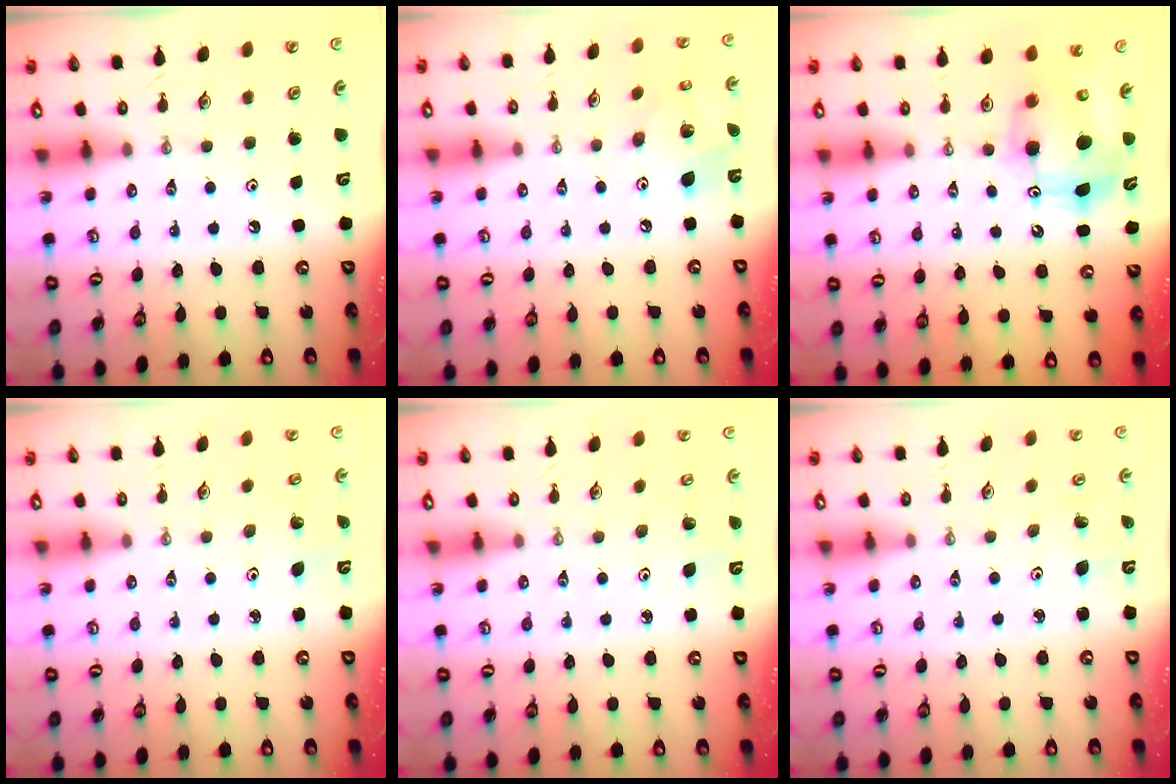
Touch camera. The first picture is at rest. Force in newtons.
{"total": 10.6, "press": 10.5, "slide": 0.9}
{"total": 9.2, "press": 9.0, "slide": 2.1}
{"total": 1.1, "press": 1.1, "slide": 0.1}
{"total": 3.0, "press": 2.9, "slide": 0.9}
{"total": 3.5, "press": 3.5, "slide": 0.3}